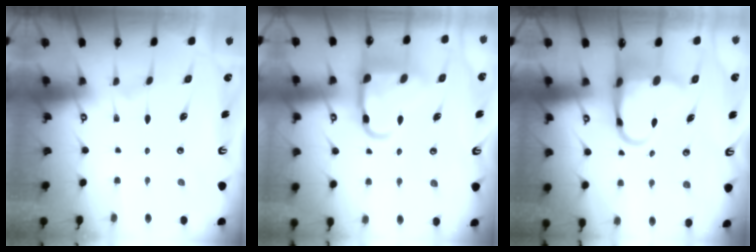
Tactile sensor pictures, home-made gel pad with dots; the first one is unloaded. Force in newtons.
{"total": 15.0, "press": 14.9, "slide": 1.4}
{"total": 10.5, "press": 10.1, "slide": 2.8}